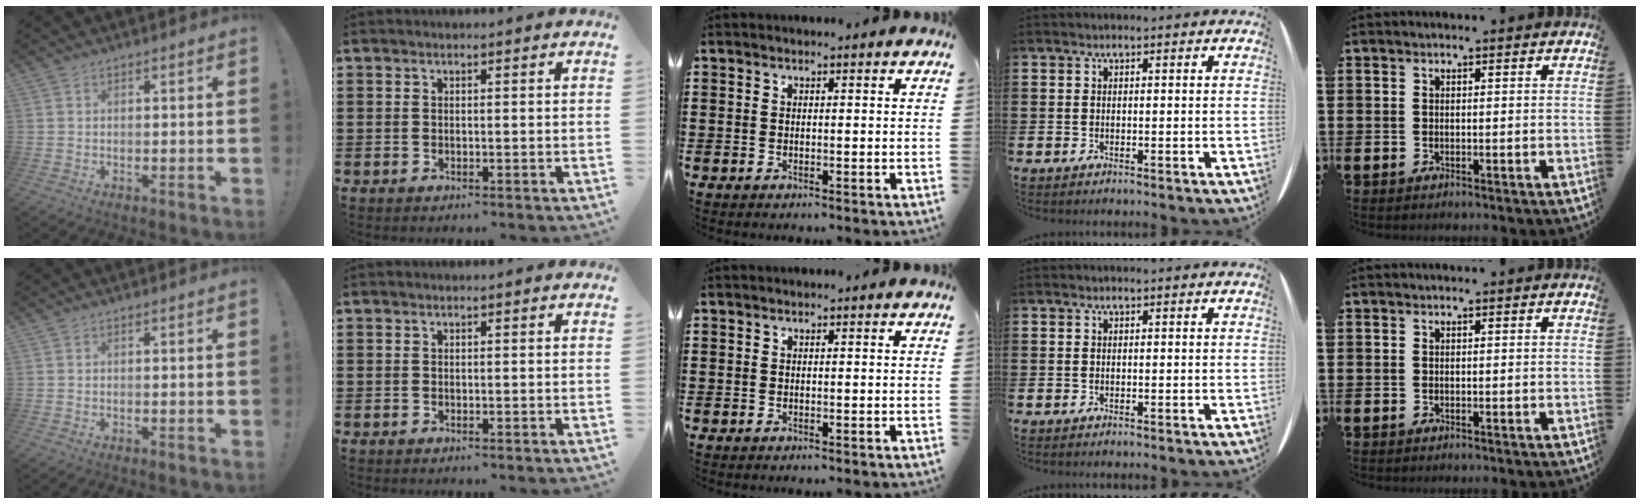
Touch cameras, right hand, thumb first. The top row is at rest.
{}